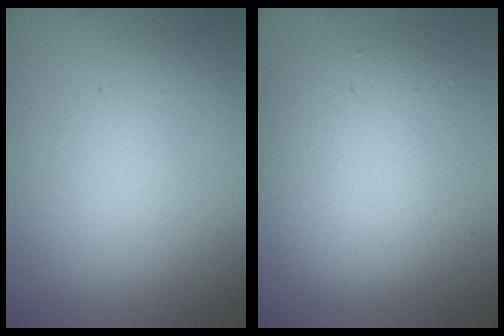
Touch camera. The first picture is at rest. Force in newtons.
{"total": 4.5, "press": 4.5, "slide": 0.3}